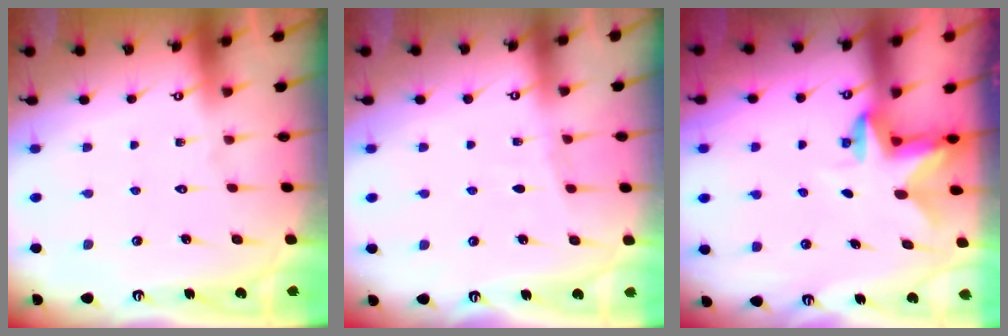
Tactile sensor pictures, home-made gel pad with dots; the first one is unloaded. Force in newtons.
{"total": 2.5, "press": 2.4, "slide": 0.4}
{"total": 2.8, "press": 2.8, "slide": 0.5}